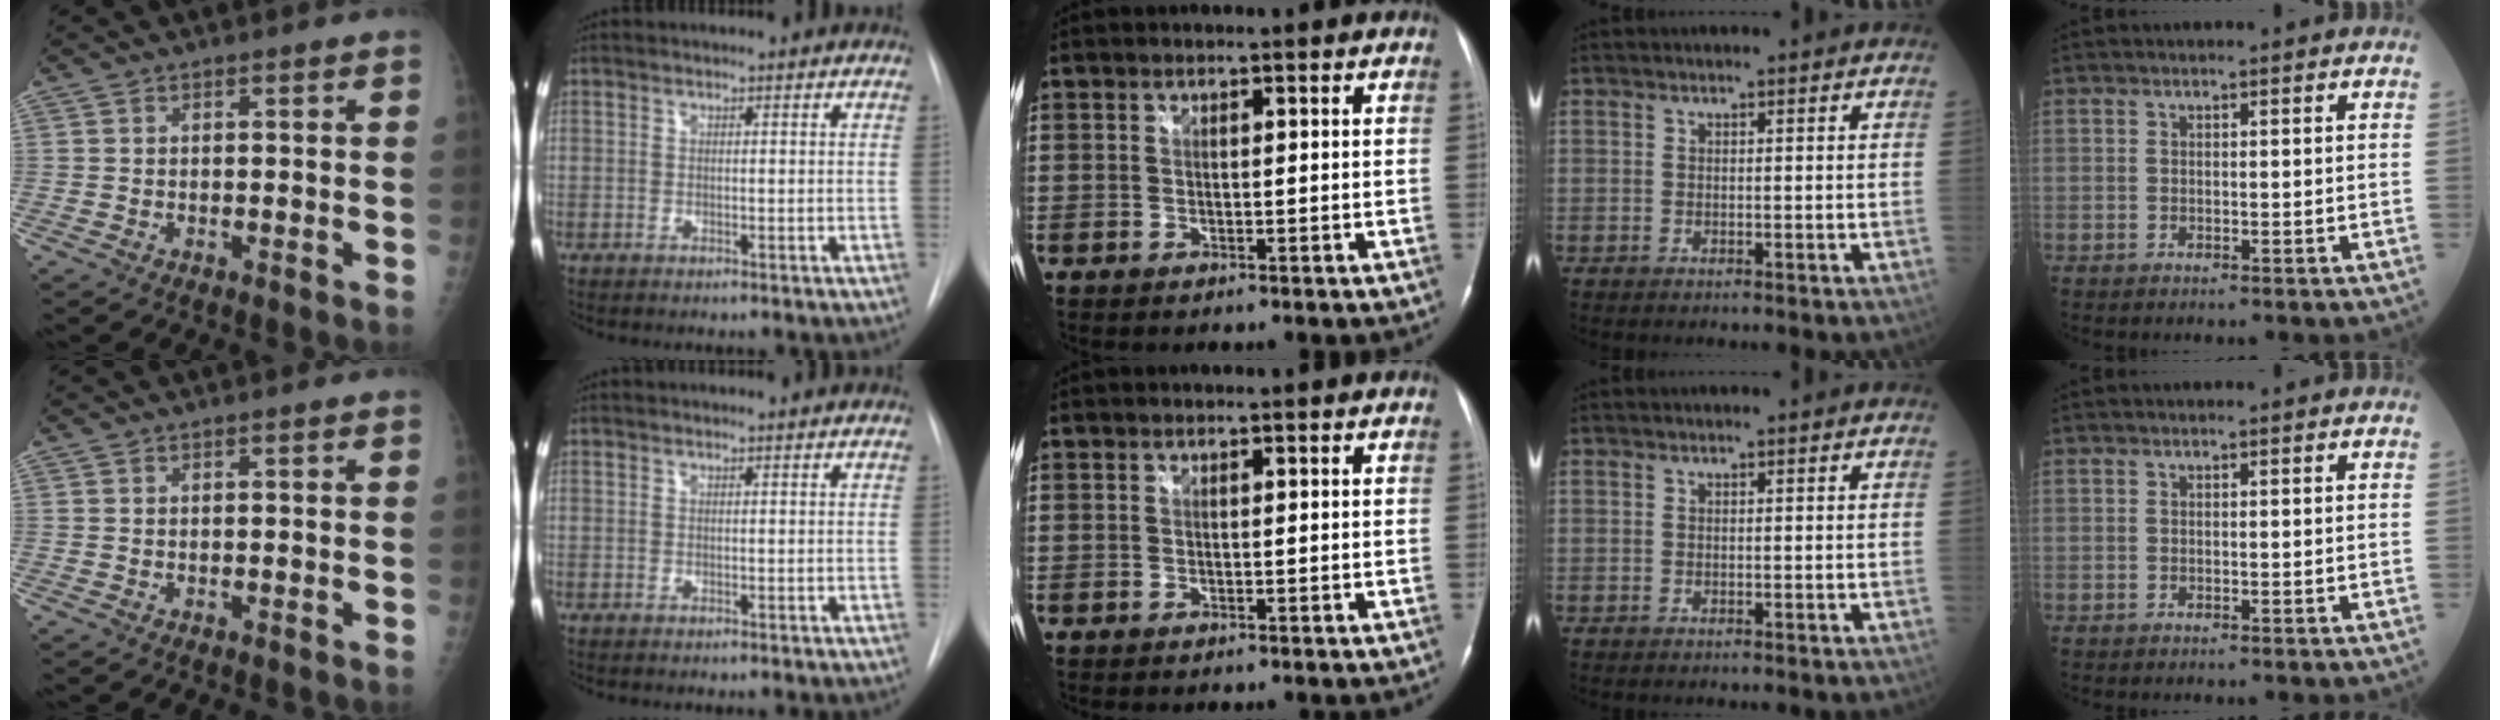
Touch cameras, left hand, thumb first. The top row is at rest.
{}